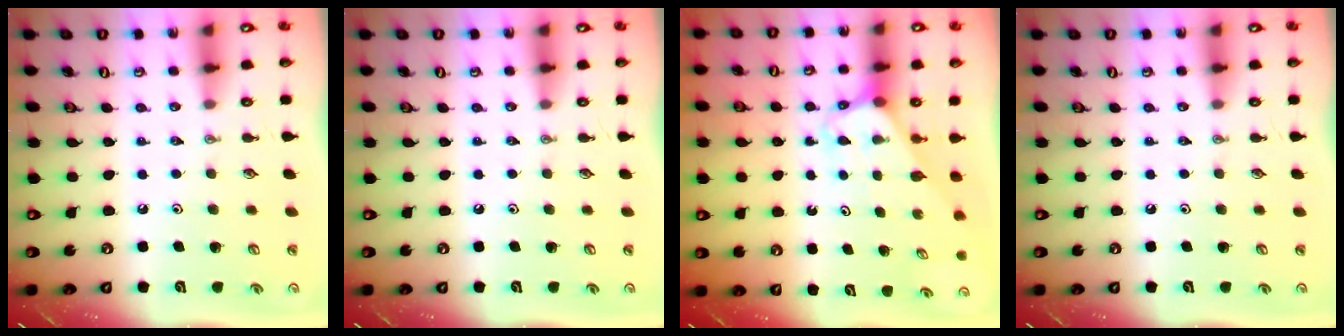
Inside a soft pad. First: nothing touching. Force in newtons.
{"total": 0.0}
{"total": 3.2, "press": 3.2, "slide": 0.2}
{"total": 0.0}